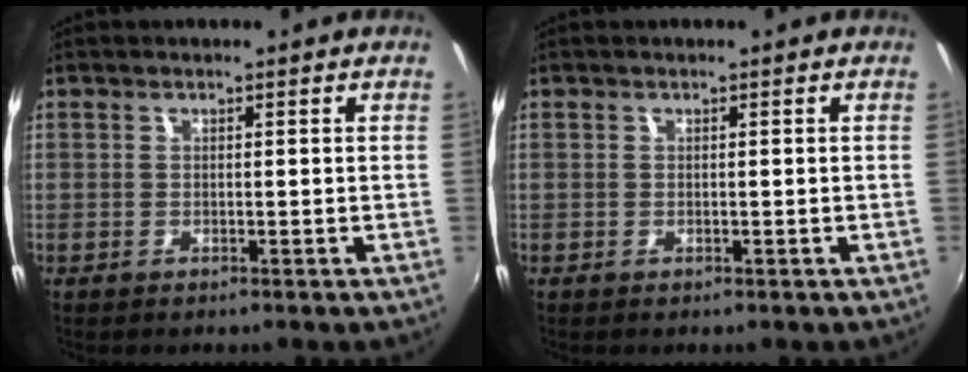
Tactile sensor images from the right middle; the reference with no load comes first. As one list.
[{"total": 0.0}]